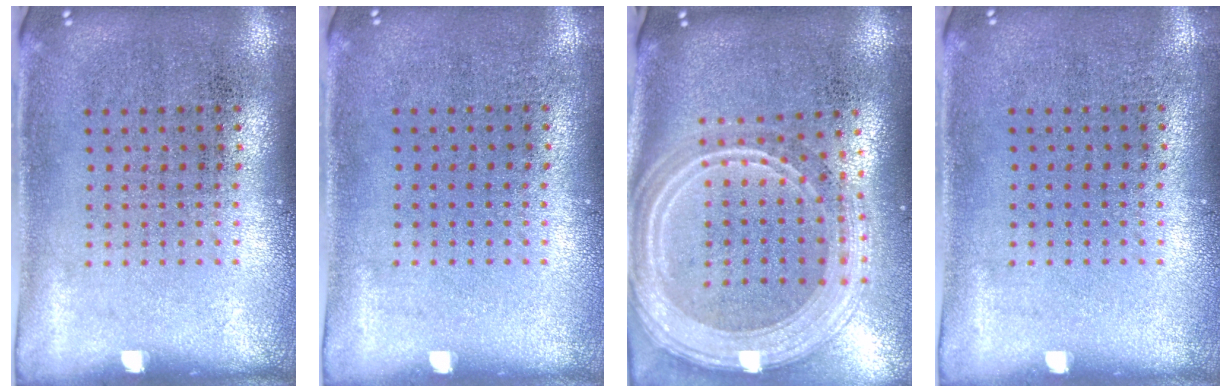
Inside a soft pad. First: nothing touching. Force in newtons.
{"total": 0.0}
{"total": 3.1, "press": 2.5, "slide": 1.8}
{"total": 0.0}